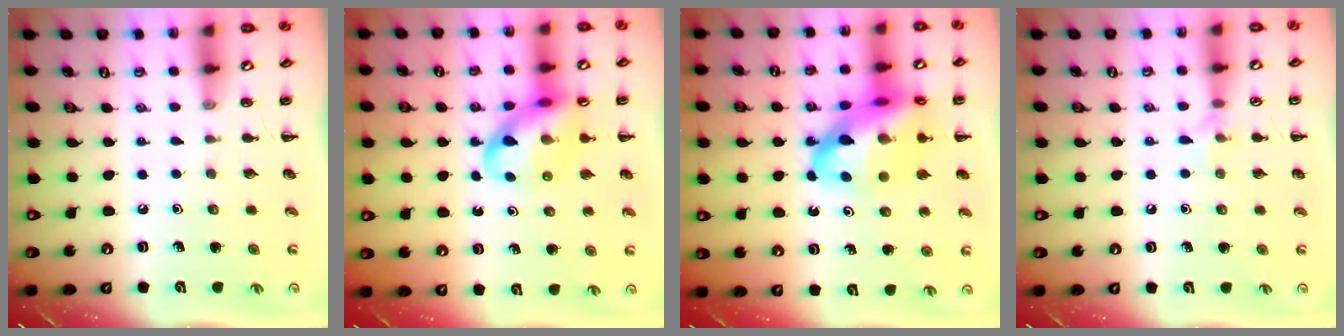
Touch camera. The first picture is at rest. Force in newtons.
{"total": 13.2, "press": 12.8, "slide": 3.3}
{"total": 22.0, "press": 21.5, "slide": 4.6}
{"total": 5.6, "press": 5.3, "slide": 1.8}